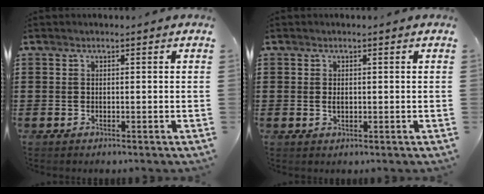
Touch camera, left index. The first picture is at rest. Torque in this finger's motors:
{"motor_torque": [0.21, 0.15, 0.13, 0.02]}